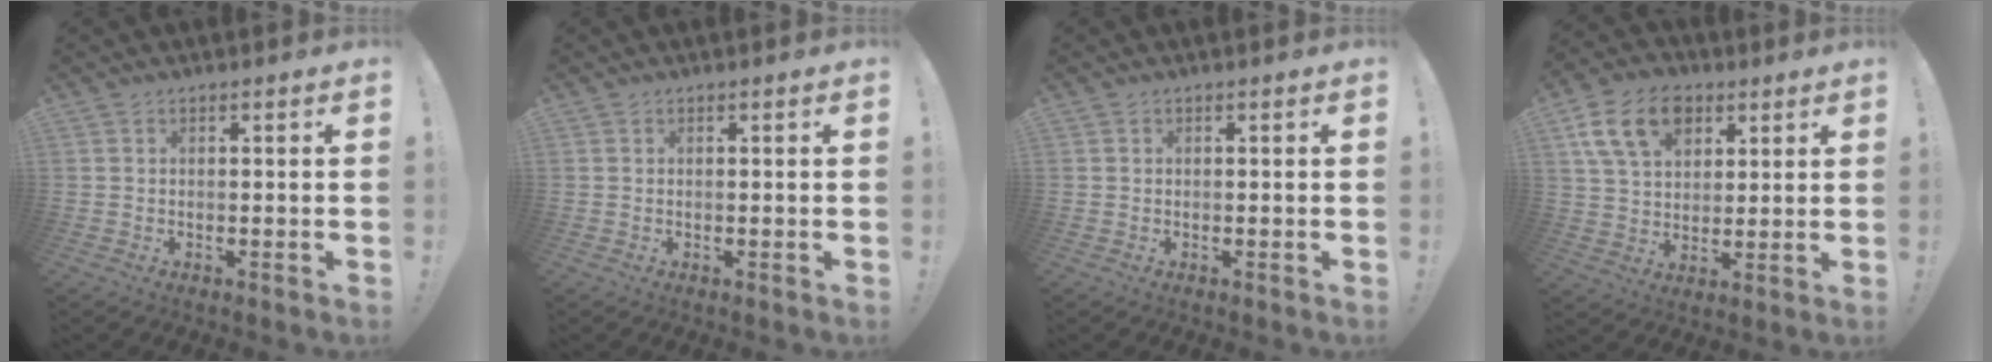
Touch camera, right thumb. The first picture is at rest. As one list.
[{"total": 0.0}, {"total": 0.0}, {"total": 16.1, "force": [7.3, 11.3, 8.8], "torque": [-0.145, -0.021, 0.142]}]